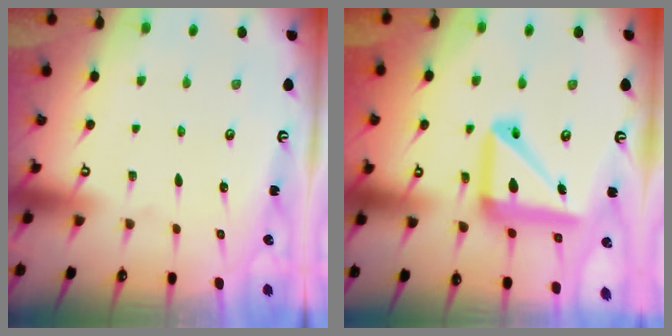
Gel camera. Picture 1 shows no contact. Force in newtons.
{"total": 16.5, "press": 16.4, "slide": 2.0}